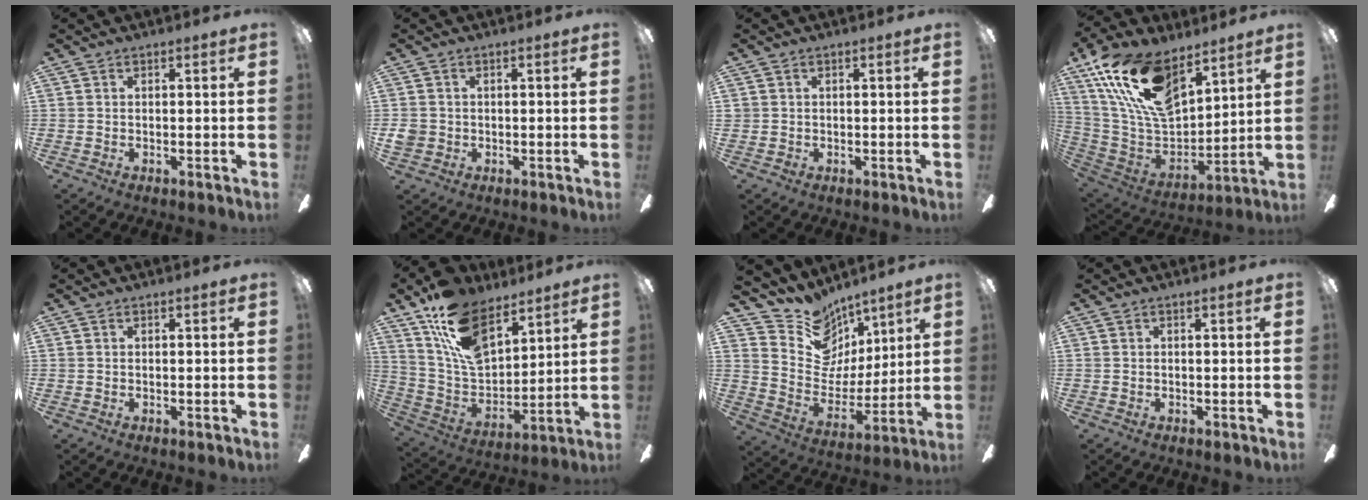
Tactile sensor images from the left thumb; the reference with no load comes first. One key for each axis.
{"total": 2.9, "fx": -0.5, "fy": 2.7, "fz": 1.0, "tx": -0.007, "ty": 0.003, "tz": -0.010}
{"total": 1.0, "fx": 0.1, "fy": 1.0, "fz": 0.1, "tx": -0.003, "ty": 0.005, "tz": 0.000}
{"total": 22.1, "fx": 12.9, "fy": 11.4, "fz": 13.9, "tx": -0.289, "ty": -0.065, "tz": 0.233}
{"total": 0.0}
{"total": 17.6, "fx": 11.0, "fy": 9.6, "fz": 9.9, "tx": -0.203, "ty": -0.049, "tz": 0.208}
{"total": 14.1, "fx": 10.4, "fy": 9.1, "fz": 3.1, "tx": -0.073, "ty": -0.091, "tz": 0.199}
{"total": 0.0}